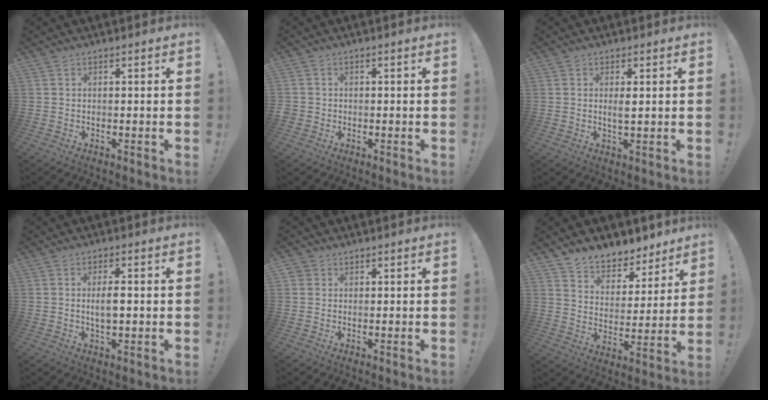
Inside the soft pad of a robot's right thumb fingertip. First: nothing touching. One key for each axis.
{"total": 1.7, "fx": -0.4, "fy": 1.6, "fz": 0.5, "tx": -0.015, "ty": 0.007, "tz": -0.005}
{"total": 2.3, "fx": 0.6, "fy": 0.5, "fz": 2.1, "tx": -0.027, "ty": -0.009, "tz": 0.007}
{"total": 4.5, "fx": 0.1, "fy": 1.8, "fz": 4.2, "tx": -0.068, "ty": -0.003, "tz": -0.003}
{"total": 1.8, "fx": 1.2, "fy": 1.3, "fz": 0.4, "tx": -0.001, "ty": -0.005, "tz": 0.021}
{"total": 8.0, "fx": 6.9, "fy": 3.9, "fz": 1.0, "tx": -0.025, "ty": -0.065, "tz": 0.133}